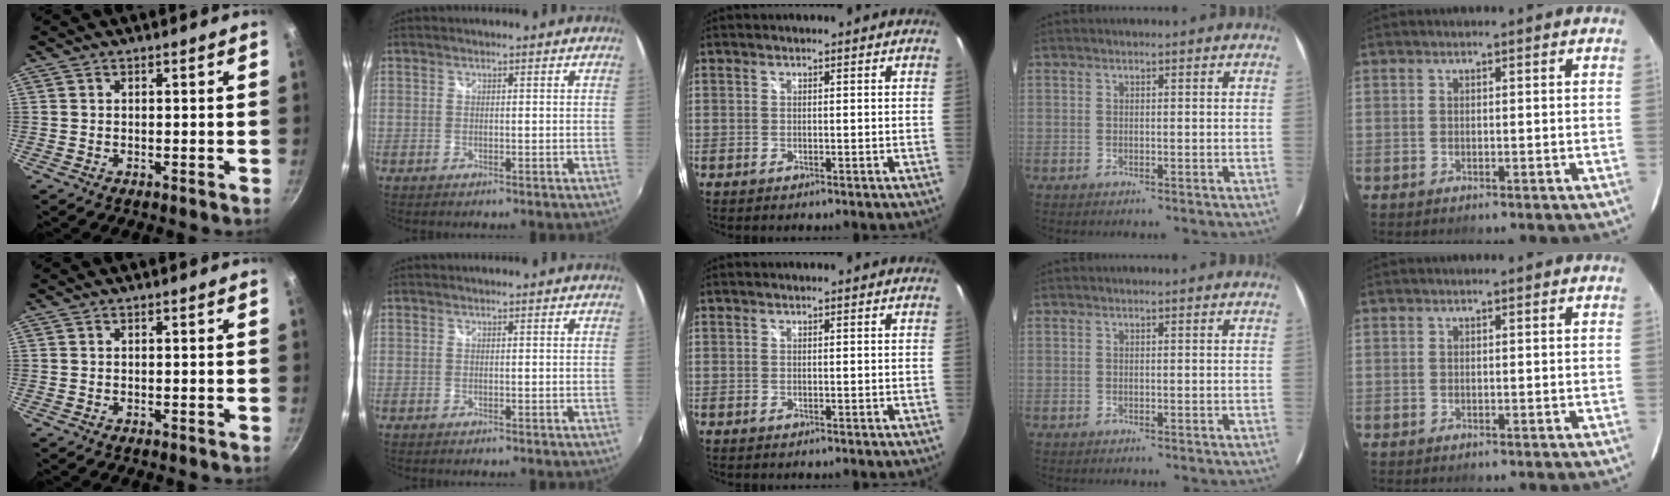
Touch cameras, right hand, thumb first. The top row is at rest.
{}